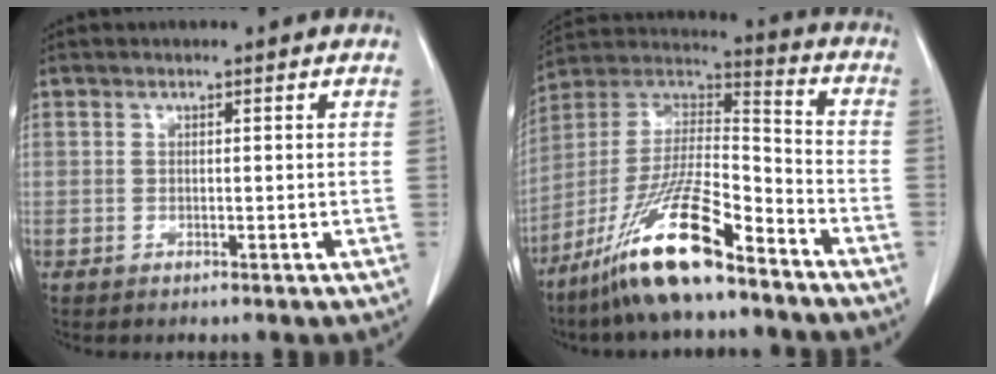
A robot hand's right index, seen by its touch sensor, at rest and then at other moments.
{"total": 17.4, "force": [-11.8, 2.5, 12.6], "torque": [-0.258, -0.009, -0.216]}